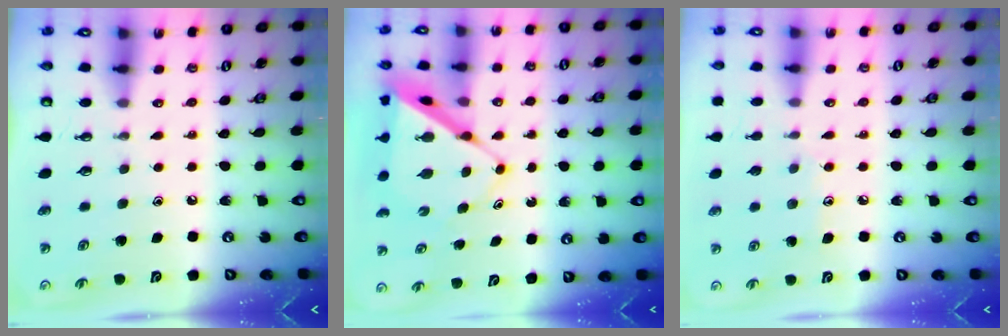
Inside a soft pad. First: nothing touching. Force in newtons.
{"total": 9.3, "press": 9.3, "slide": 0.6}
{"total": 7.4, "press": 7.4, "slide": 0.4}